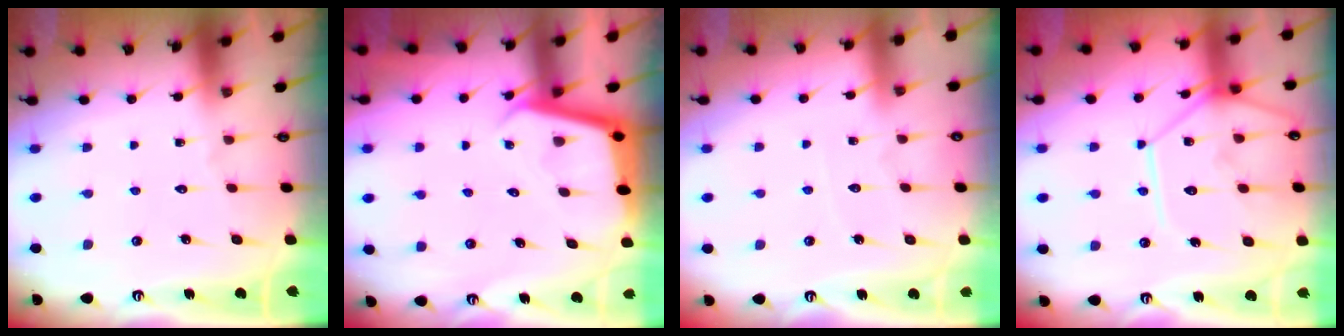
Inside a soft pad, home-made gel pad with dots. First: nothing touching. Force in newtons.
{"total": 3.4, "press": 3.3, "slide": 0.3}
{"total": 2.8, "press": 2.8, "slide": 0.4}
{"total": 13.4, "press": 13.3, "slide": 1.5}